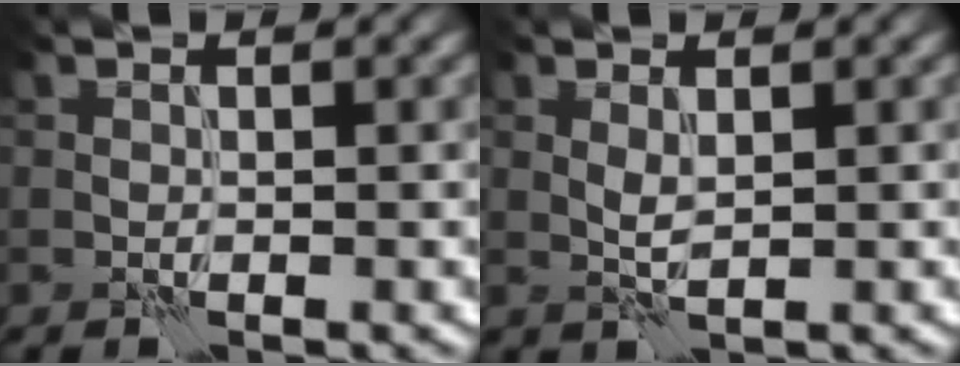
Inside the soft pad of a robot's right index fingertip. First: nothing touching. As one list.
[{"total": 1.1, "force": [0.6, 0.3, 0.8], "torque": [-0.022, -0.001, 0.012]}]